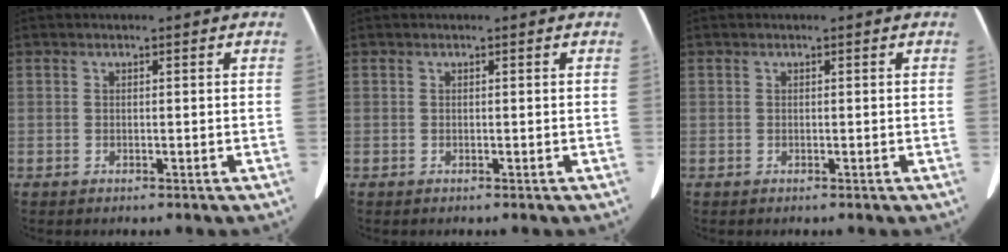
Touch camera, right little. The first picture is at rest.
{"total": 0.0}
{"total": 0.0}